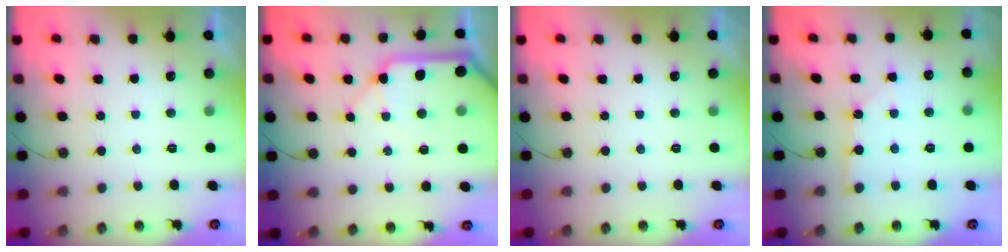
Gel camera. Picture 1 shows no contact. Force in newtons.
{"total": 13.3, "press": 13.2, "slide": 1.7}
{"total": 0.0}
{"total": 2.4, "press": 2.4, "slide": 0.4}